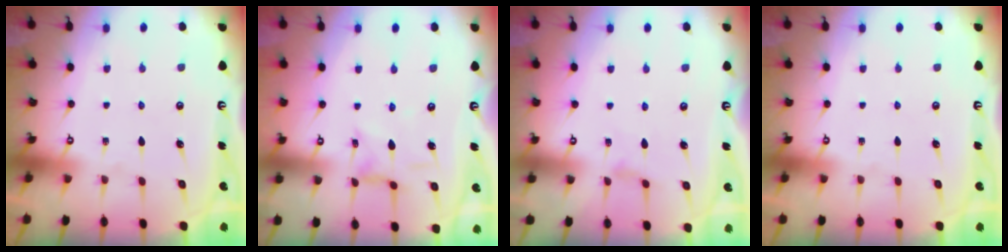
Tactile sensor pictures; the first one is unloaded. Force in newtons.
{"total": 2.4, "press": 2.4, "slide": 0.3}
{"total": 0.6, "press": 0.6, "slide": 0.2}
{"total": 0.0}